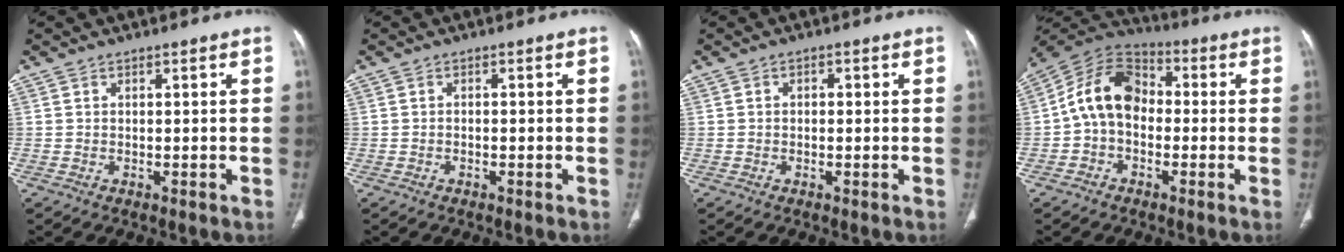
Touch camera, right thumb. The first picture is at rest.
{"total": 0.6, "force": [-0.2, 0.3, 0.5], "torque": [-0.011, 0.004, -0.005]}
{"total": 1.2, "force": [0.0, 0.9, 0.8], "torque": [-0.010, 0.006, -0.002]}
{"total": 12.1, "force": [-0.8, 8.9, 8.2], "torque": [-0.130, 0.037, -0.033]}